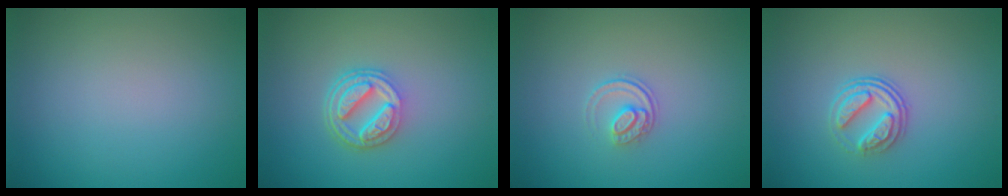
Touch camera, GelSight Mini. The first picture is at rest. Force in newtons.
{"total": 4.5, "press": 3.3, "slide": 3.0}
{"total": 1.5, "press": 1.1, "slide": 1.1}
{"total": 2.5, "press": 1.9, "slide": 1.6}